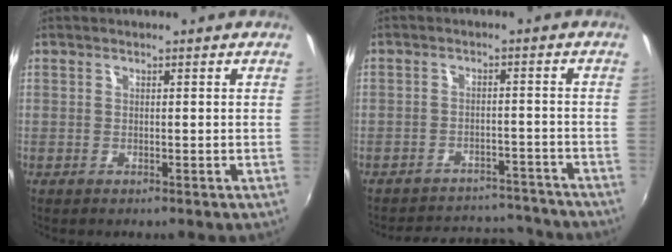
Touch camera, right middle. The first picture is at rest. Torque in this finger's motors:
{"motor_torque": [0.70, -1.44, -0.06, 0.01]}